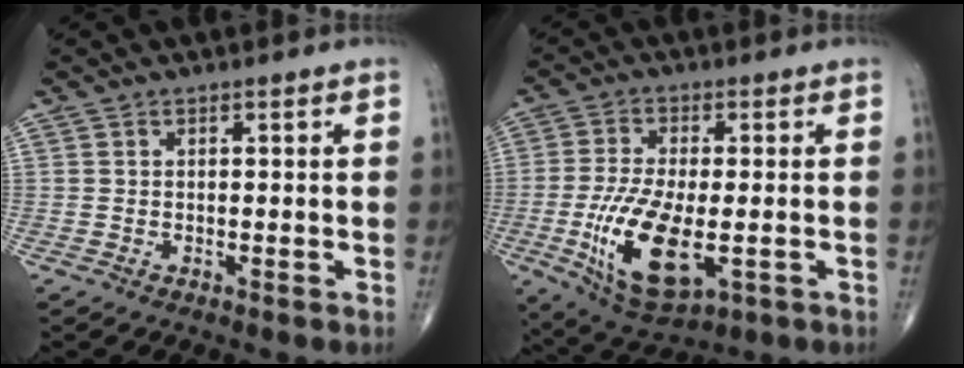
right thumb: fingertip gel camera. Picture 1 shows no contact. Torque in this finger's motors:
{"motor_torque": [2.61, 2.40, 1.37, -0.36, 0.49]}